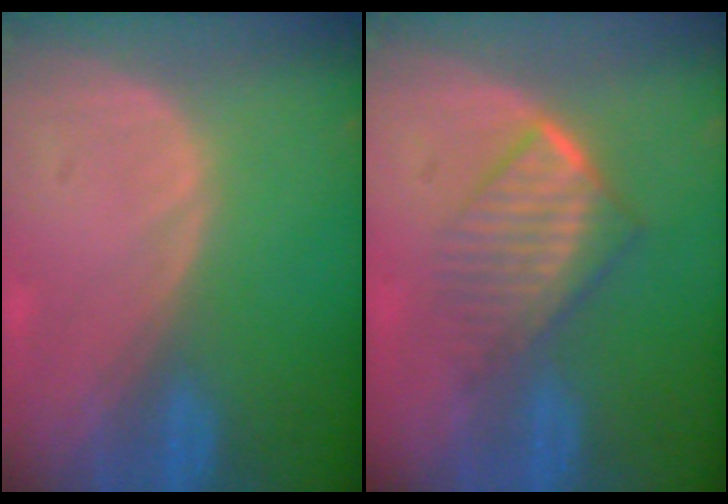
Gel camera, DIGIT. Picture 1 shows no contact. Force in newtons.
{"total": 6.8, "press": 5.9, "slide": 3.4}